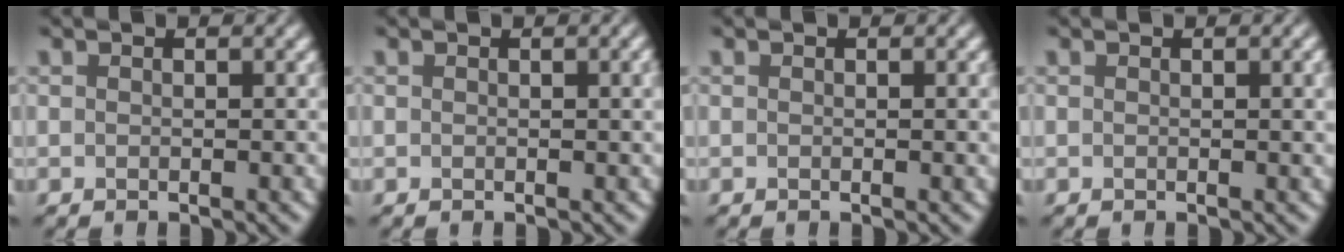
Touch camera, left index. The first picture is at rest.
{"total": 1.2, "force": [0.2, 0.3, 1.1], "torque": [-0.013, 0.003, 0.001]}
{"total": 0.7, "force": [0.1, 0.1, 0.6], "torque": [-0.006, 0.001, 0.000]}
{"total": 1.4, "force": [0.3, 0.4, 1.3], "torque": [-0.014, 0.003, 0.002]}